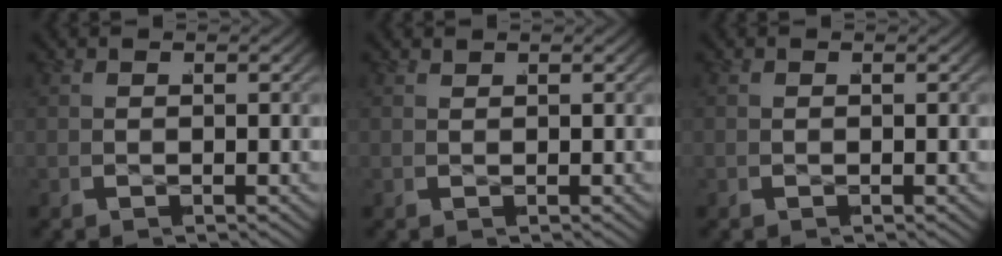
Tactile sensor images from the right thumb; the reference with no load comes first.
{"total": 0.7, "force": [0.6, -0.4, -0.2], "torque": [0.007, 0.003, 0.010]}
{"total": 0.0}